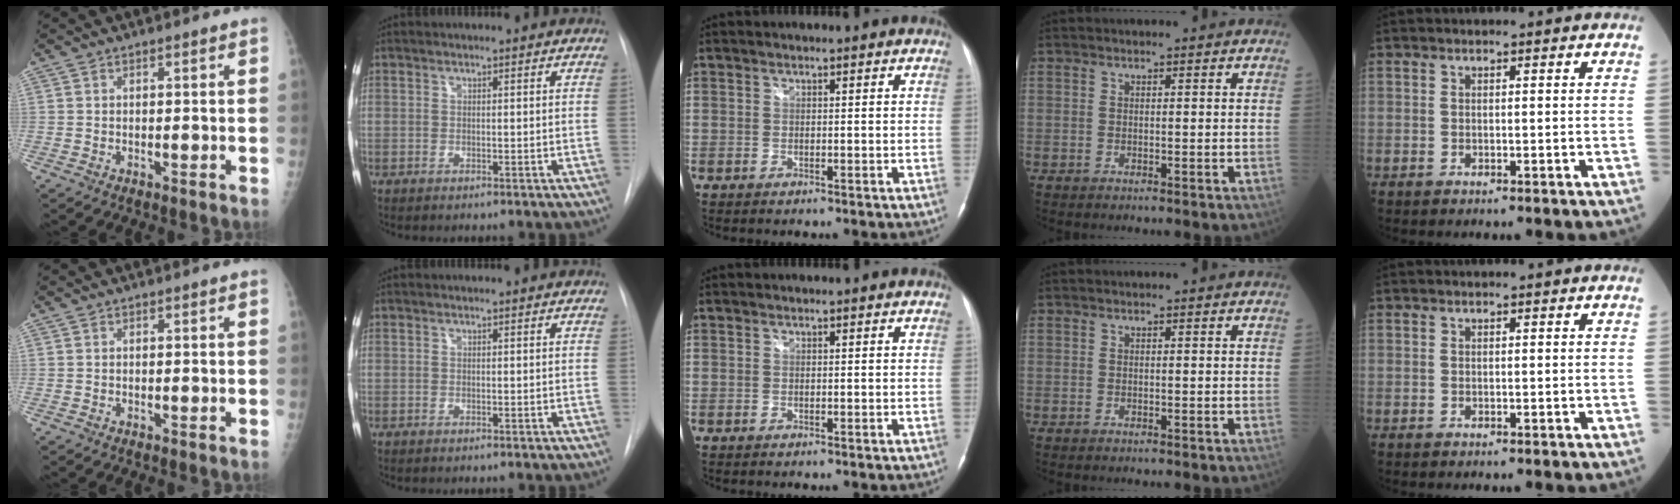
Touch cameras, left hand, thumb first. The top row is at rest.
{}